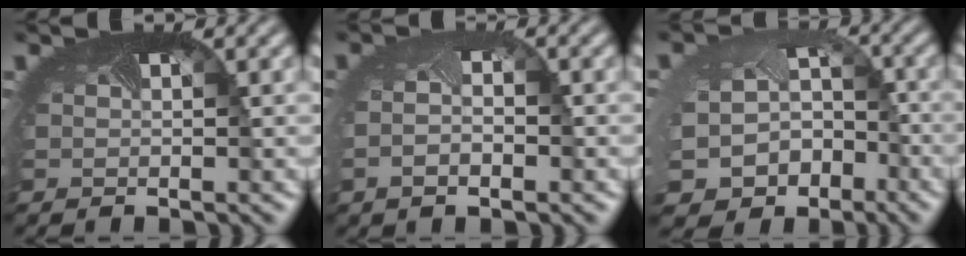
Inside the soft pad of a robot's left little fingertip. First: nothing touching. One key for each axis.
{"total": 2.3, "fx": -0.7, "fy": 1.0, "fz": 1.9, "tx": -0.044, "ty": -0.011, "tz": -0.008}
{"total": 8.8, "fx": -4.6, "fy": 6.9, "fz": 2.9, "tx": -0.066, "ty": -0.048, "tz": -0.061}